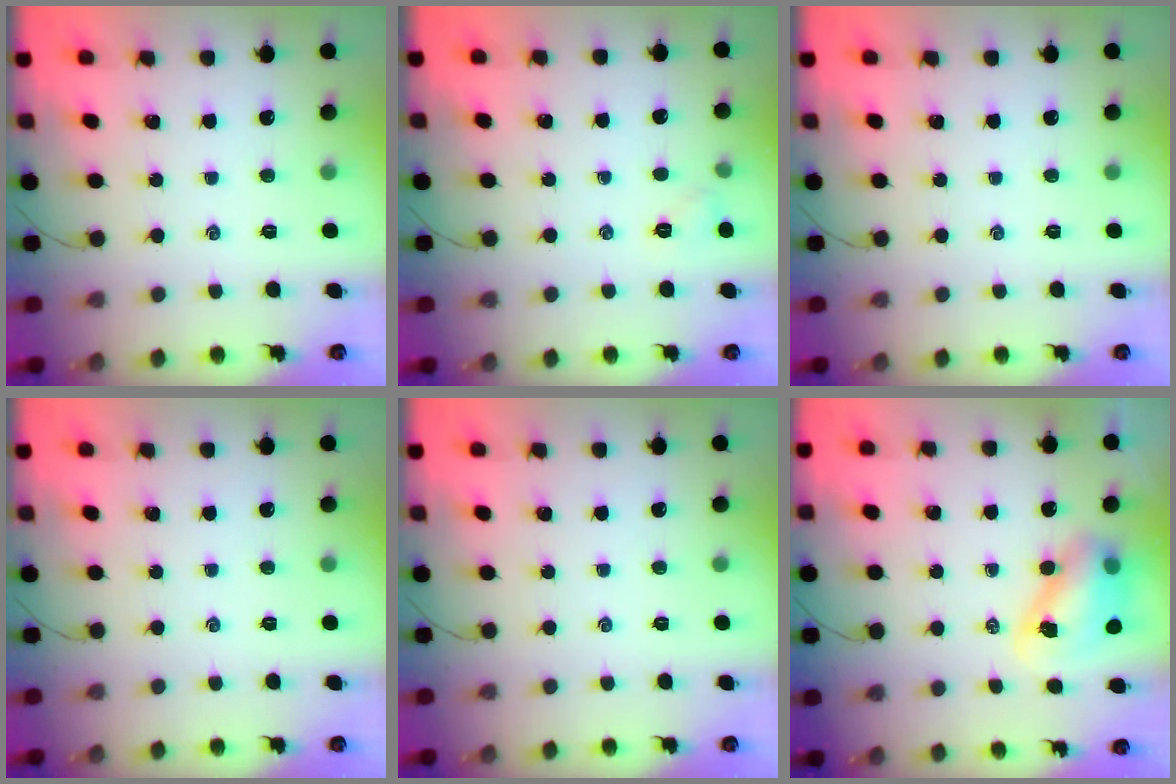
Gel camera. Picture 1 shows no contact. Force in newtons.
{"total": 4.1, "press": 4.0, "slide": 1.1}
{"total": 0.0}
{"total": 0.0}
{"total": 0.0}
{"total": 8.6, "press": 8.3, "slide": 1.9}